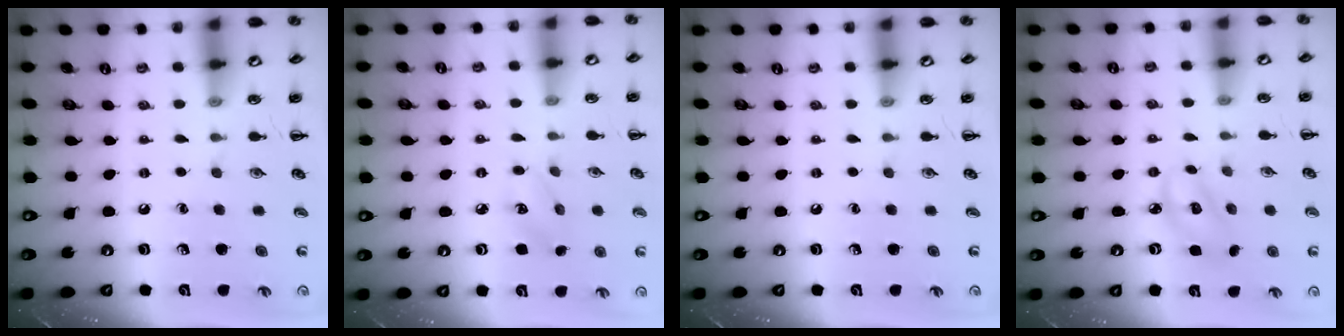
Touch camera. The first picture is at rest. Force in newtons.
{"total": 5.2, "press": 5.0, "slide": 1.4}
{"total": 0.0}
{"total": 3.8, "press": 3.8, "slide": 0.5}